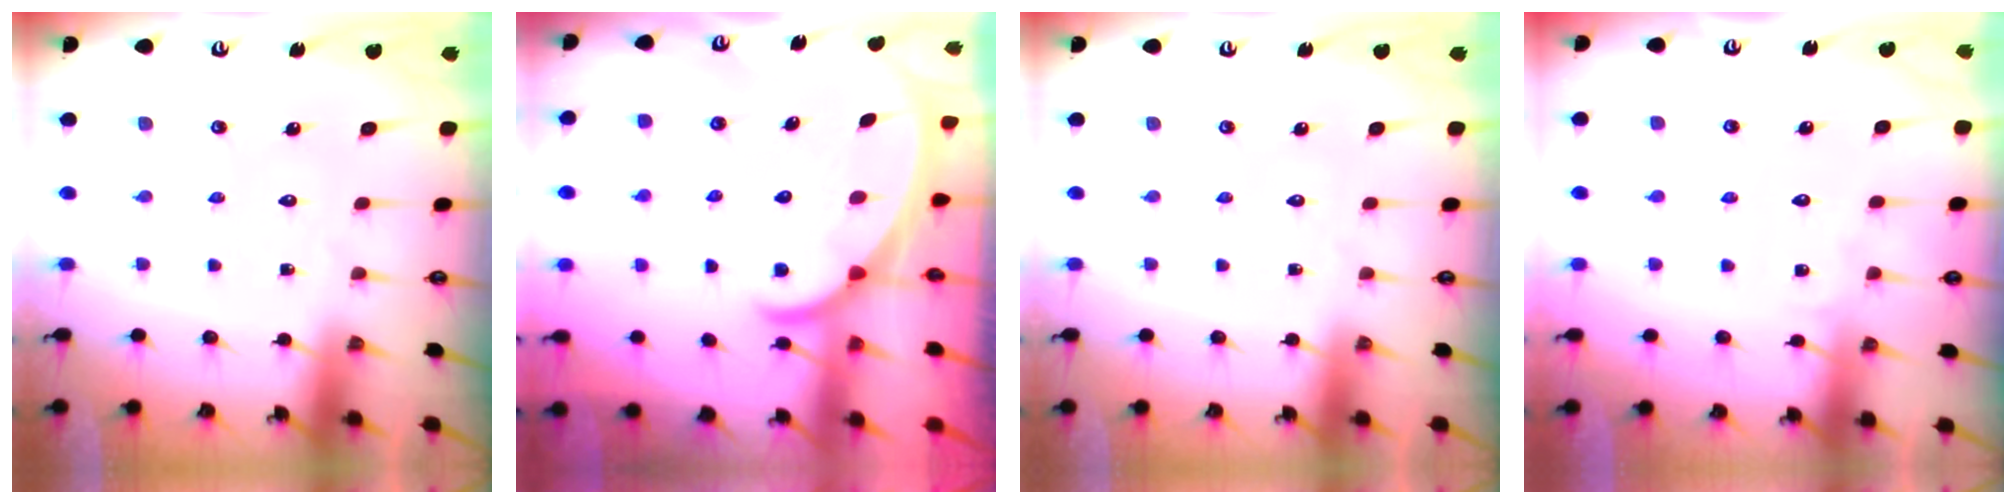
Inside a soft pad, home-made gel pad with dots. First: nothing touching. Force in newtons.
{"total": 2.2, "press": 2.2, "slide": 0.1}
{"total": 0.0}
{"total": 1.9, "press": 1.9, "slide": 0.2}